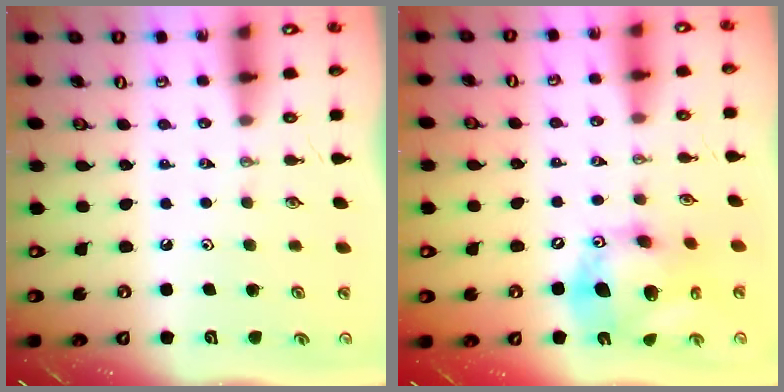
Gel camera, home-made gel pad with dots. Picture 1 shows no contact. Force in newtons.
{"total": 16.7, "press": 16.4, "slide": 2.9}